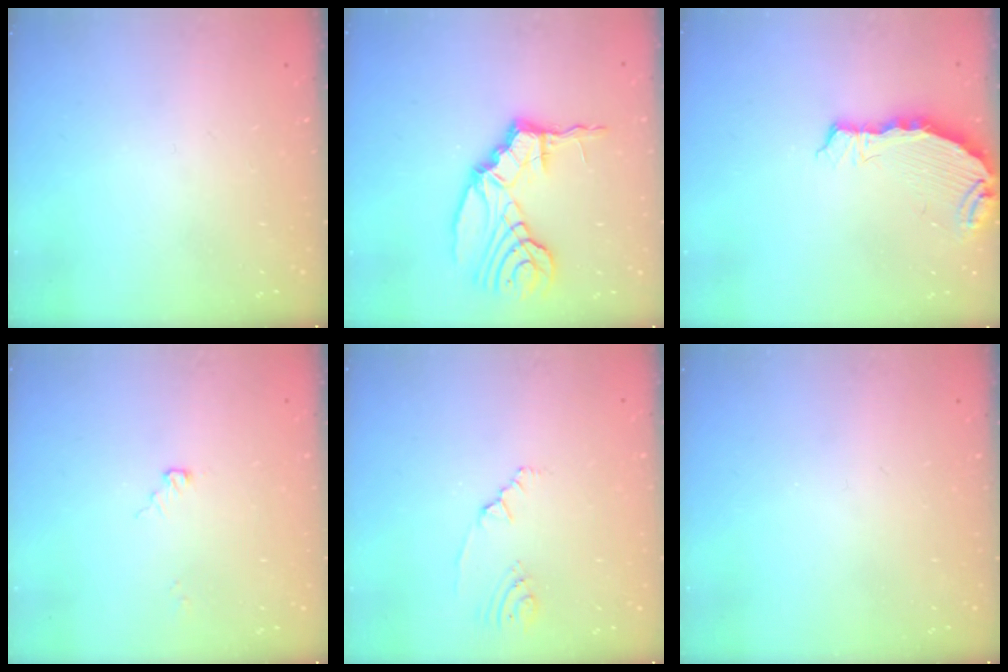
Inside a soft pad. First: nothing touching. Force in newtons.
{"total": 12.4, "press": 12.3, "slide": 1.2}
{"total": 6.8, "press": 6.0, "slide": 3.3}
{"total": 3.8, "press": 3.8, "slide": 0.4}
{"total": 2.2, "press": 2.1, "slide": 0.8}
{"total": 0.0}